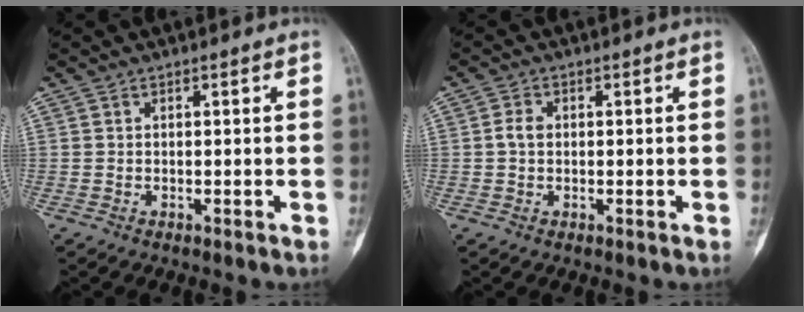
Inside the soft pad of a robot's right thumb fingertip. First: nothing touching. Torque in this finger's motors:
{"motor_torque": [0.43, 0.38, 0.09, -0.11, 0.08]}